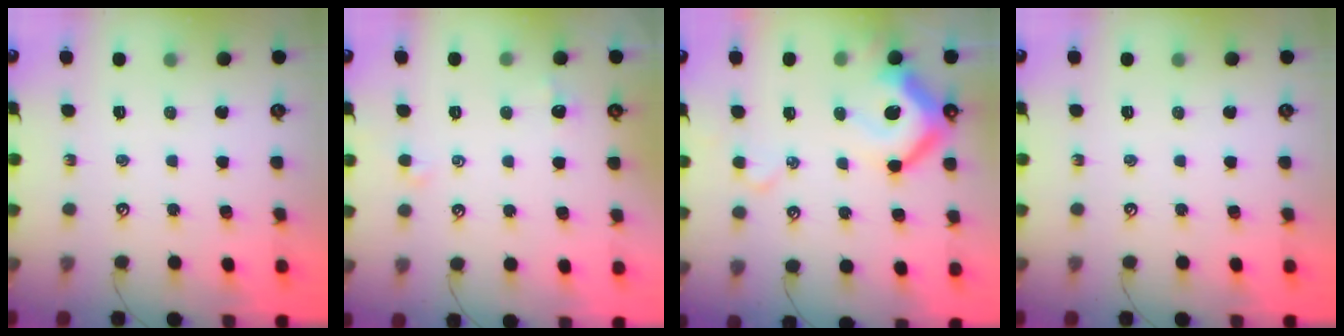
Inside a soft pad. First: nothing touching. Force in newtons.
{"total": 0.6, "press": 0.2, "slide": 0.6}
{"total": 10.7, "press": 10.5, "slide": 2.1}
{"total": 0.0}